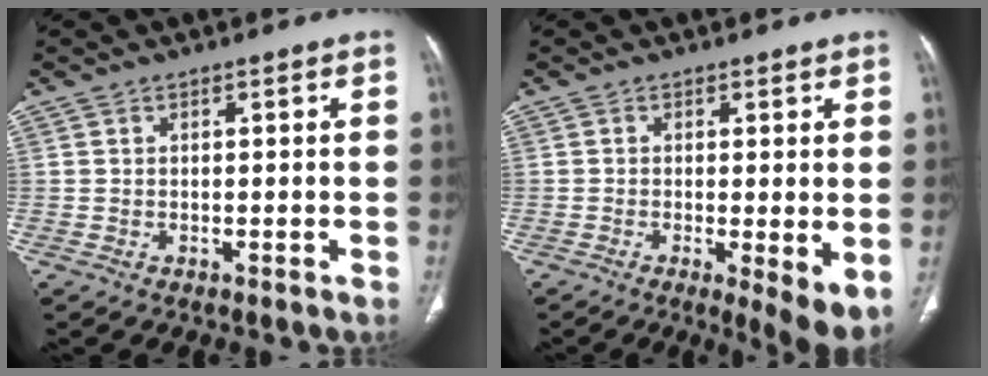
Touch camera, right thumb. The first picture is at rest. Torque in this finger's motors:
{"motor_torque": [-0.14, 0.54, -0.18, -0.15, 0.04]}